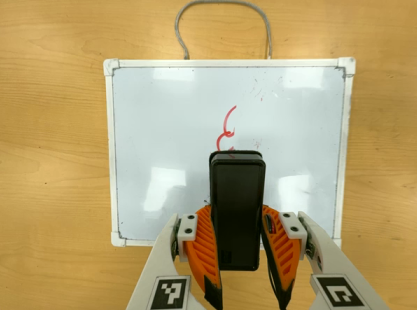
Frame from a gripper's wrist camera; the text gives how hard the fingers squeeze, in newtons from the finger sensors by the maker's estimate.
{"total": 9.0, "left": 6.9, "right": 11.1}